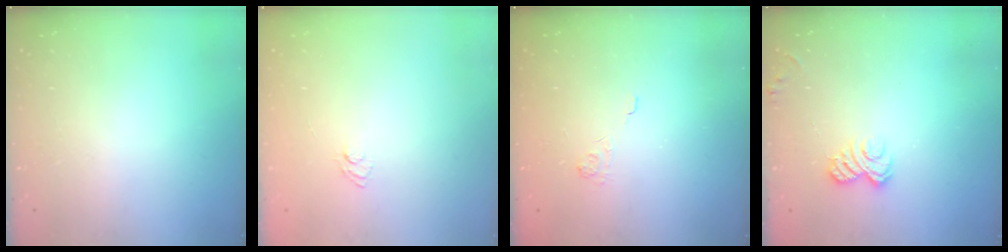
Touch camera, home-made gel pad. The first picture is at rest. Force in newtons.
{"total": 3.7, "press": 3.5, "slide": 1.3}
{"total": 2.1, "press": 1.5, "slide": 1.4}
{"total": 4.7, "press": 4.5, "slide": 1.3}